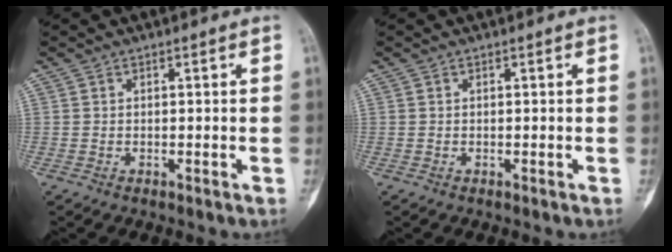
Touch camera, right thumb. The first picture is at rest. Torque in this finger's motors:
{"motor_torque": [2.11, 2.13, -0.05, -0.05, 0.00]}